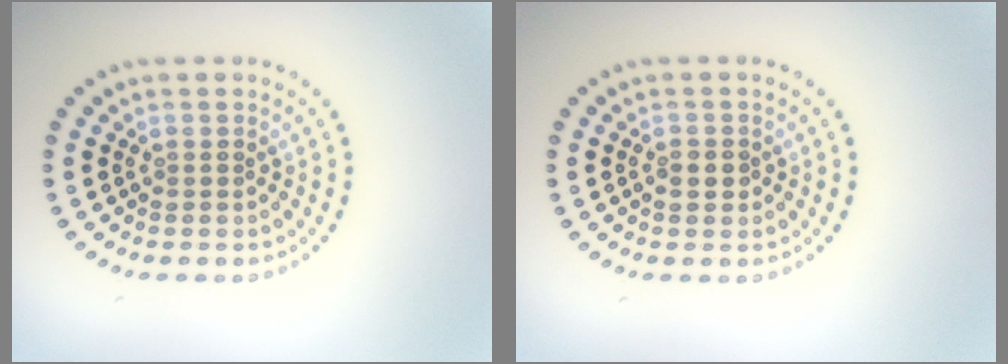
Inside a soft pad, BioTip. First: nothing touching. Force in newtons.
{"total": 1.3, "press": 1.3, "slide": 0.1}